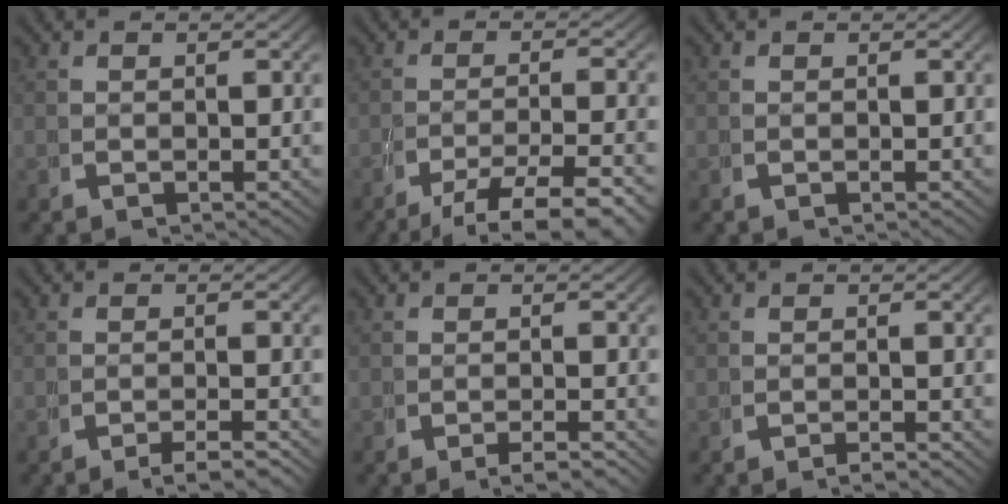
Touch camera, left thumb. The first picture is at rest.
{"total": 6.5, "force": [-3.9, 2.6, 4.5], "torque": [-0.071, -0.015, -0.051]}
{"total": 0.0}
{"total": 2.3, "force": [-1.8, 0.2, 1.3], "torque": [-0.023, 0.002, -0.034]}
{"total": 1.8, "force": [-1.4, 0.1, 1.1], "torque": [-0.017, 0.003, -0.028]}
{"total": 1.1, "force": [-1.0, 0.1, 0.4], "torque": [-0.006, 0.003, -0.022]}